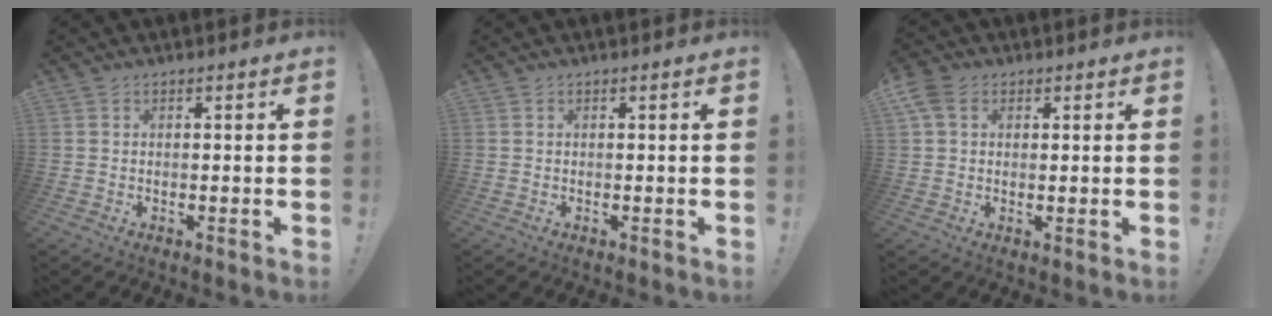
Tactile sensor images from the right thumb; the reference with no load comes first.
{"total": 0.0}
{"total": 5.9, "force": [2.5, 4.0, 3.4], "torque": [-0.060, -0.006, 0.048]}